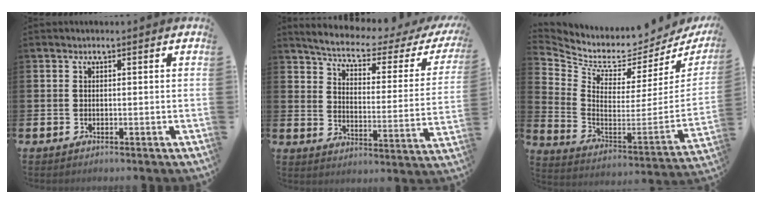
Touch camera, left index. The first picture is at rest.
{"total": 5.2, "force": [4.5, 1.1, 2.4], "torque": [-0.073, -0.033, 0.067]}
{"total": 4.7, "force": [4.3, 1.7, 0.9], "torque": [-0.056, -0.060, 0.066]}